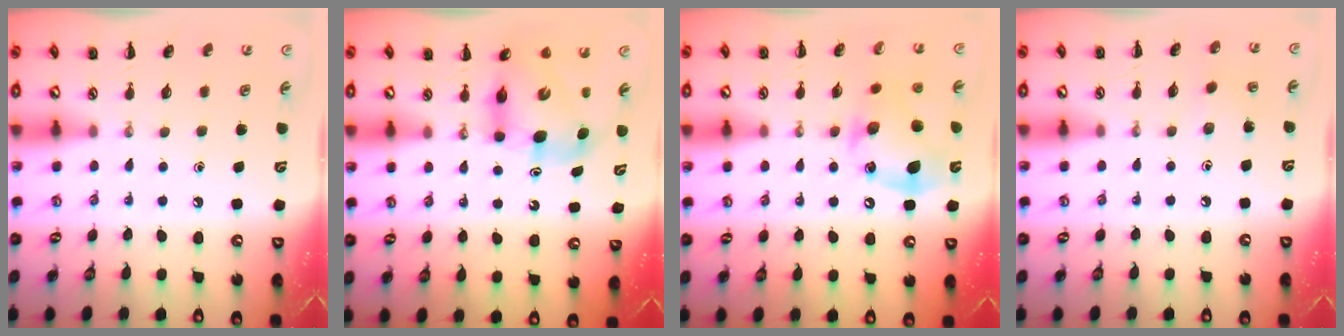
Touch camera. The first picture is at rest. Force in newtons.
{"total": 8.3, "press": 7.9, "slide": 2.5}
{"total": 13.6, "press": 13.6, "slide": 0.8}
{"total": 2.0, "press": 1.8, "slide": 0.7}